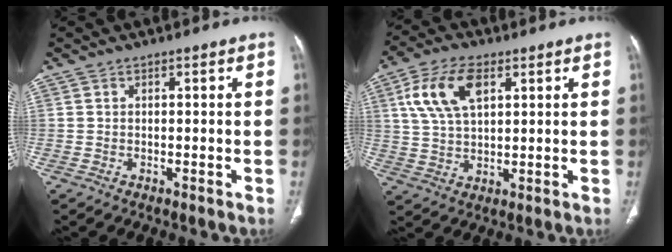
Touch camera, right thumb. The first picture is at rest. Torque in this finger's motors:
{"motor_torque": [-0.18, 0.37, 1.03, 0.10, 0.15]}